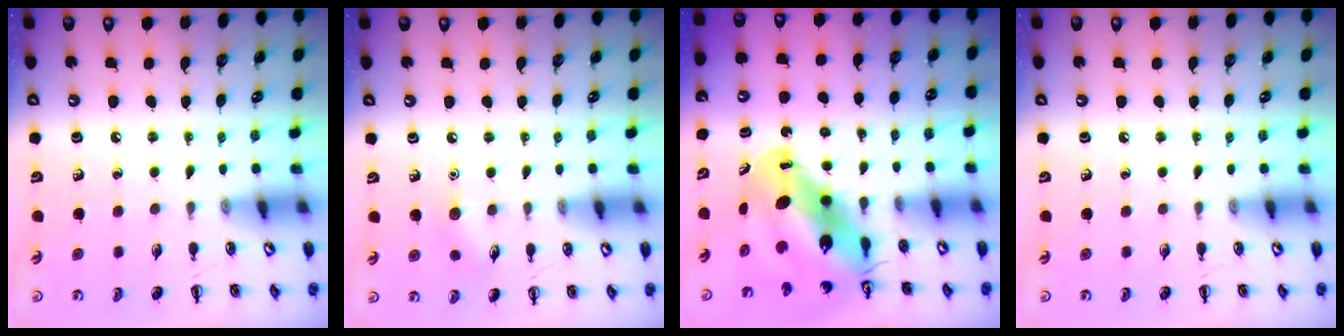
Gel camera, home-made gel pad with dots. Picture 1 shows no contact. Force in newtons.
{"total": 5.2, "press": 5.1, "slide": 1.3}
{"total": 13.2, "press": 12.7, "slide": 3.6}
{"total": 0.0}